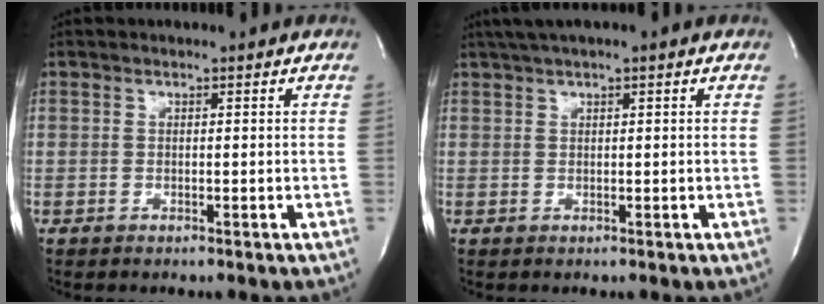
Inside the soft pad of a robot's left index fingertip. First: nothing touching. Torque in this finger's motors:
{"motor_torque": [-0.14, -0.64, 0.47, 0.11]}